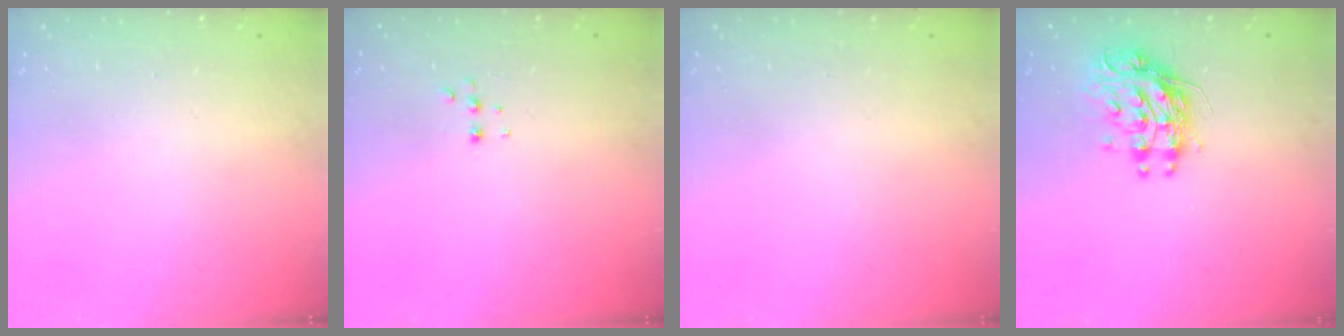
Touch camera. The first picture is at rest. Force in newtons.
{"total": 3.4, "press": 3.3, "slide": 0.8}
{"total": 0.0}
{"total": 10.3, "press": 10.3, "slide": 1.0}